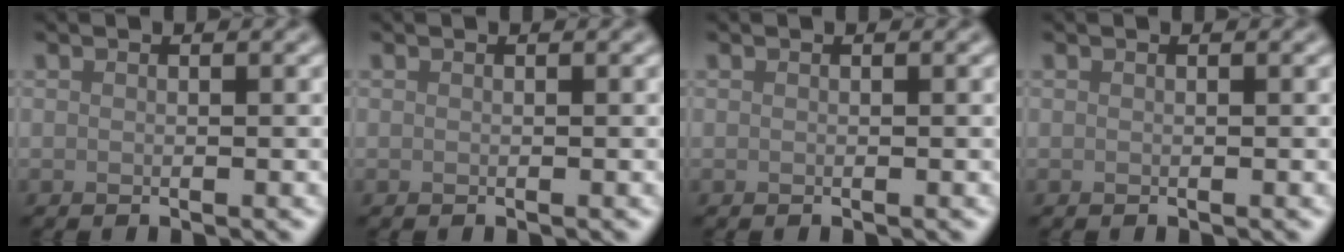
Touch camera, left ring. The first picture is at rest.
{"total": 0.0}
{"total": 0.0}
{"total": 0.0}